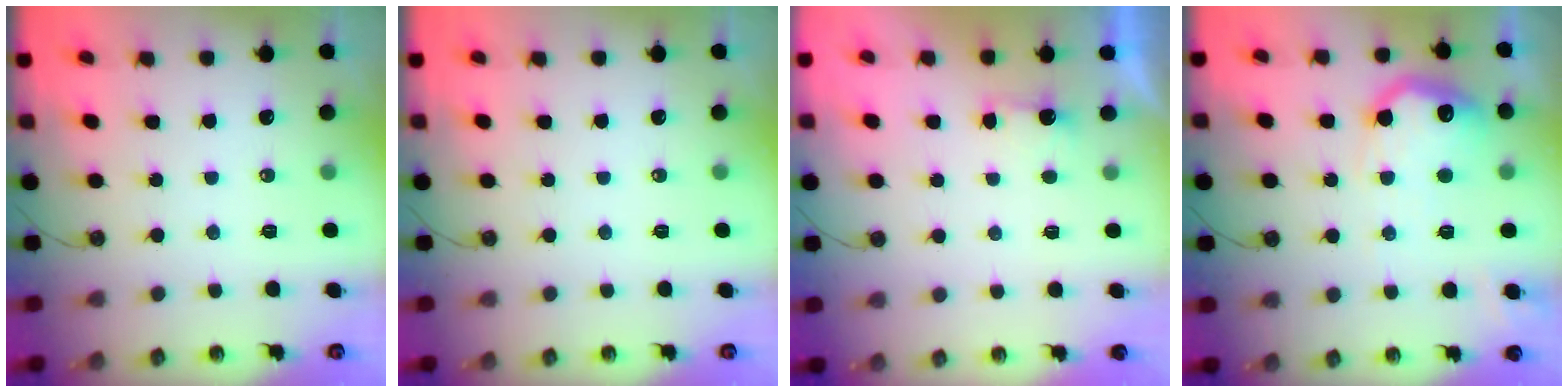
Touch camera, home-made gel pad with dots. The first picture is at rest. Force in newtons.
{"total": 0.0}
{"total": 1.6, "press": 1.4, "slide": 0.9}
{"total": 16.4, "press": 16.4, "slide": 1.2}